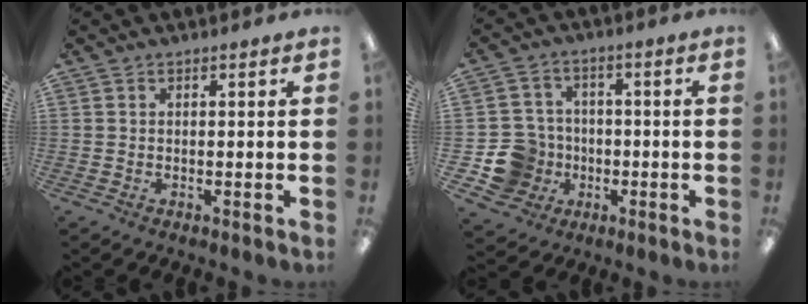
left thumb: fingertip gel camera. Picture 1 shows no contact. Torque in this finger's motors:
{"motor_torque": [-0.09, 0.12, -0.02, 0.02, 0.00]}